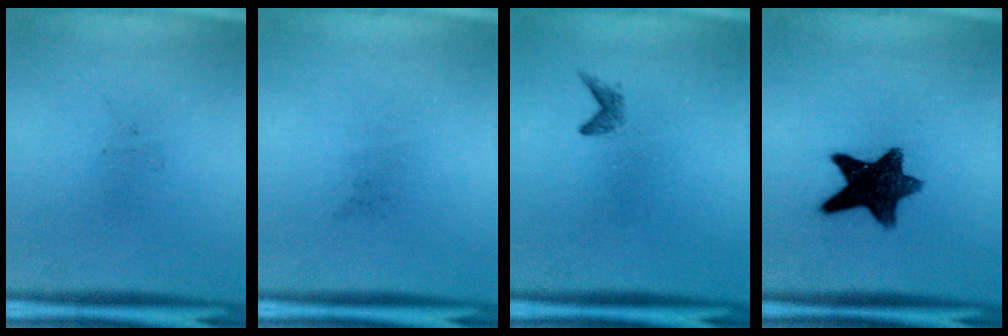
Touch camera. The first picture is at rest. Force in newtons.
{"total": 0.0}
{"total": 0.9}
{"total": 11.2}